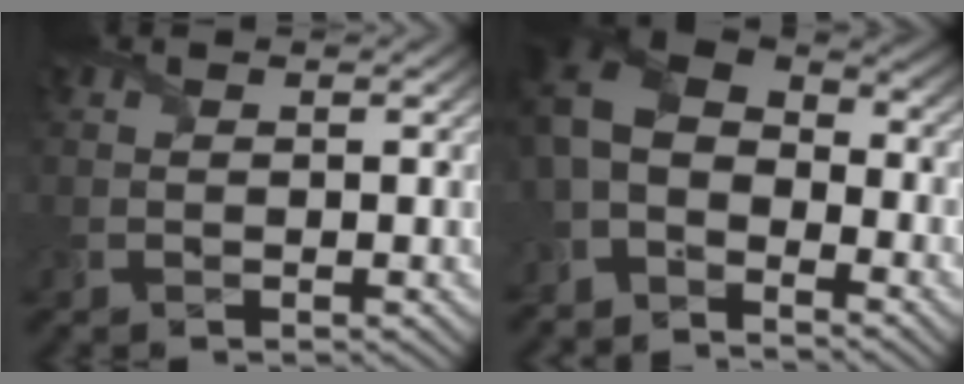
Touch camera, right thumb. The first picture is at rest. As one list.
[{"total": 7.8, "force": [-4.1, 4.6, 4.8], "torque": [-0.116, -0.006, -0.087]}]